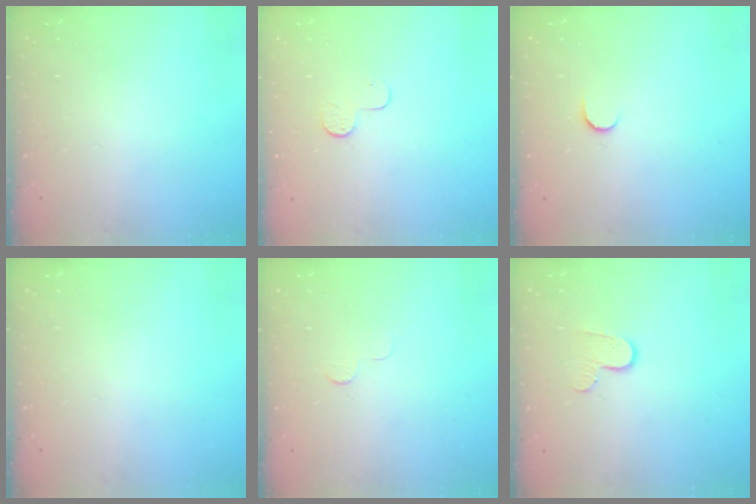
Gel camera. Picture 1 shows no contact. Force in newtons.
{"total": 5.0, "press": 5.0, "slide": 0.4}
{"total": 3.4, "press": 3.4, "slide": 0.4}
{"total": 0.0}
{"total": 2.5, "press": 2.5, "slide": 0.2}
{"total": 6.9, "press": 6.9, "slide": 0.7}